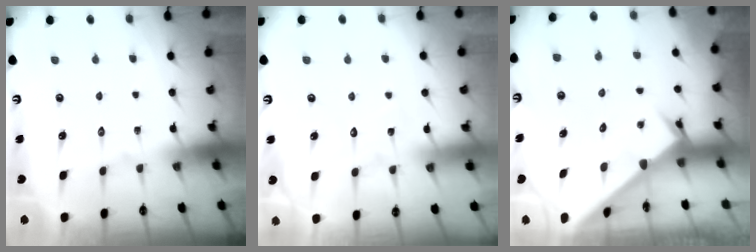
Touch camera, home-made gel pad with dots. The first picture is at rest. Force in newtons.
{"total": 3.0, "press": 3.0, "slide": 0.3}
{"total": 2.8, "press": 2.8, "slide": 0.1}